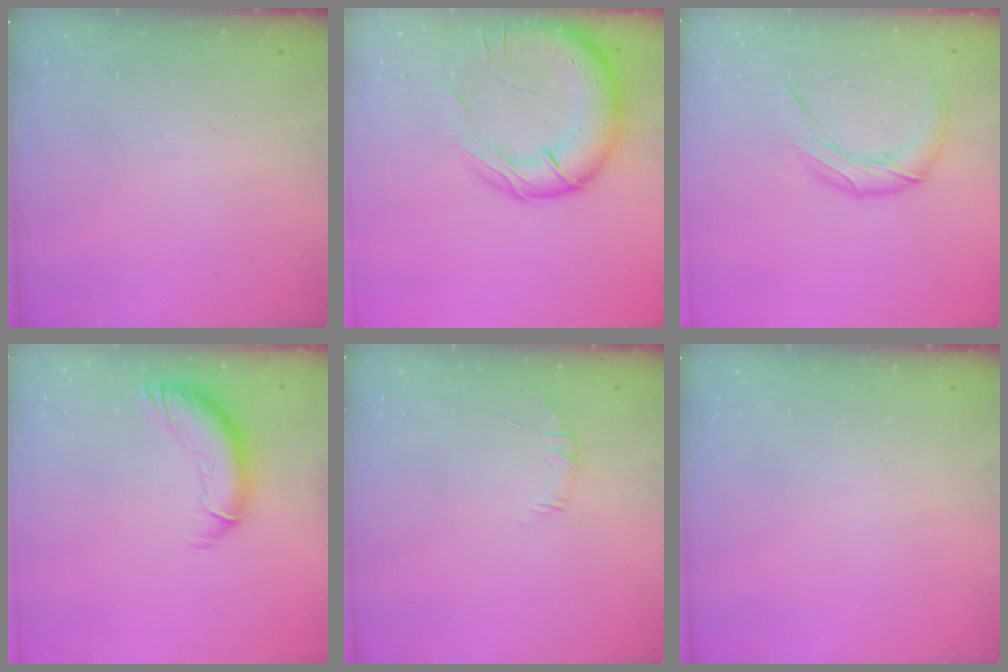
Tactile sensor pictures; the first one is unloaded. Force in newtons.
{"total": 19.3, "press": 19.1, "slide": 2.8}
{"total": 11.2, "press": 10.9, "slide": 2.4}
{"total": 12.6, "press": 12.4, "slide": 1.8}
{"total": 6.0, "press": 5.8, "slide": 1.5}
{"total": 0.0}